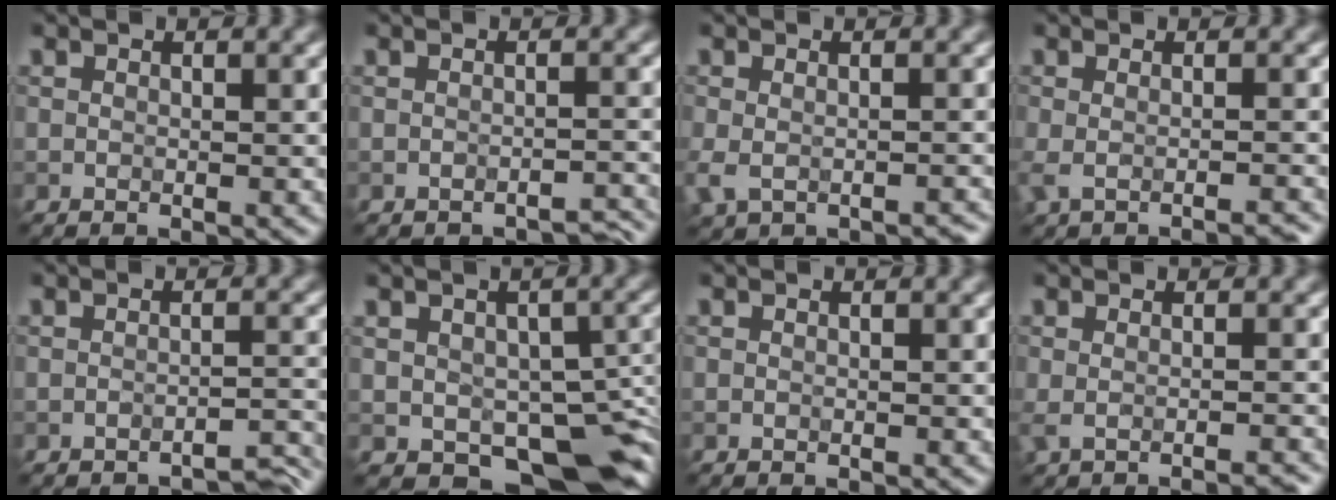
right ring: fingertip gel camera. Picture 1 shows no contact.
{"total": 1.6, "force": [-1.5, 0.3, 0.4], "torque": [0.001, 0.003, -0.019]}
{"total": 4.0, "force": [-2.4, 2.2, 2.3], "torque": [-0.036, -0.011, -0.037]}
{"total": 3.0, "force": [-2.4, 0.5, 1.7], "torque": [-0.035, -0.005, -0.038]}
{"total": 2.2, "force": [-2.1, 0.0, 0.5], "torque": [-0.002, 0.006, -0.029]}
{"total": 8.0, "force": [-2.7, 4.7, 5.9], "torque": [-0.082, -0.010, -0.038]}
{"total": 0.0}
{"total": 2.5, "force": [-2.0, 0.2, 1.4], "torque": [-0.027, -0.004, -0.030]}